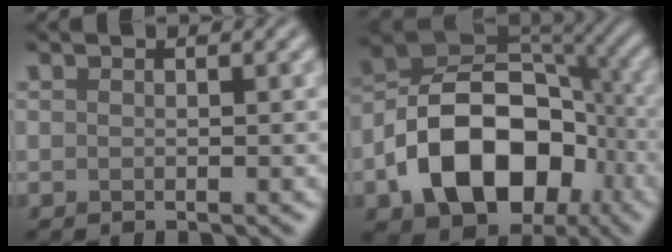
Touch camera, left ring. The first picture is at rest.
{"total": 12.4, "force": [-4.3, 8.4, 8.0], "torque": [-0.133, 0.002, -0.083]}